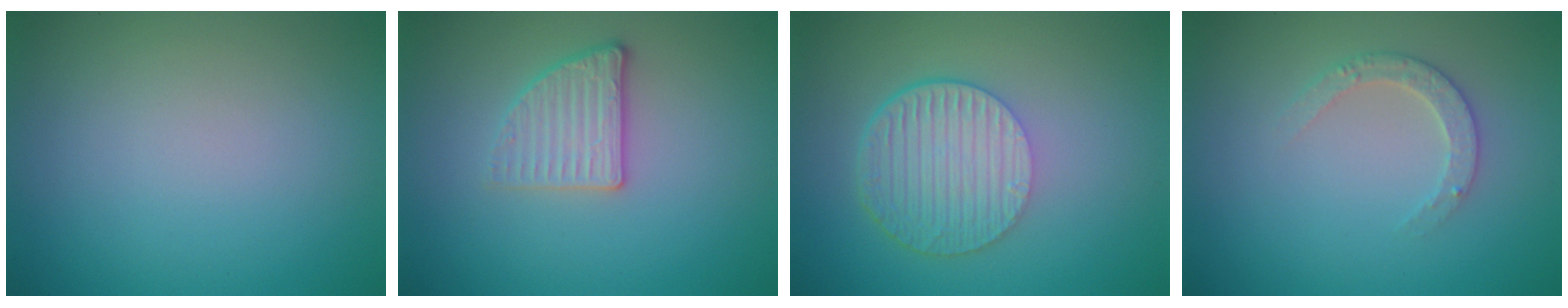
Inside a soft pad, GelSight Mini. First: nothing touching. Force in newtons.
{"total": 2.7, "press": 2.5, "slide": 1.0}
{"total": 6.1, "press": 4.1, "slide": 4.5}
{"total": 2.1, "press": 2.1, "slide": 0.3}